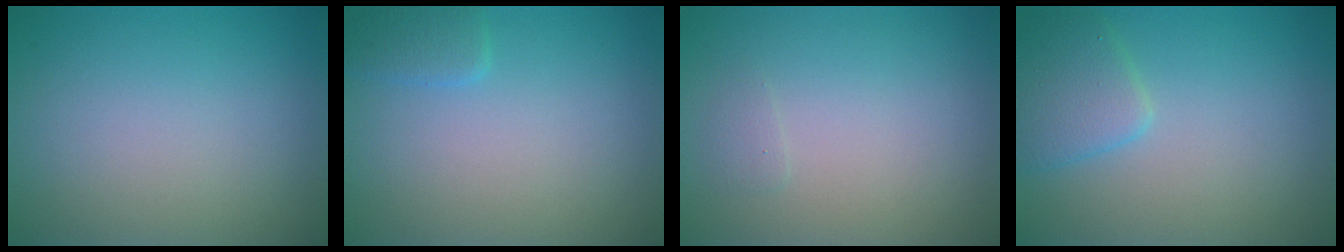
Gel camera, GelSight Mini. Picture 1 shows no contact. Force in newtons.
{"total": 1.4, "press": 1.4, "slide": 0.1}
{"total": 0.5, "press": 0.5, "slide": 0.0}
{"total": 2.8, "press": 2.8, "slide": 0.1}